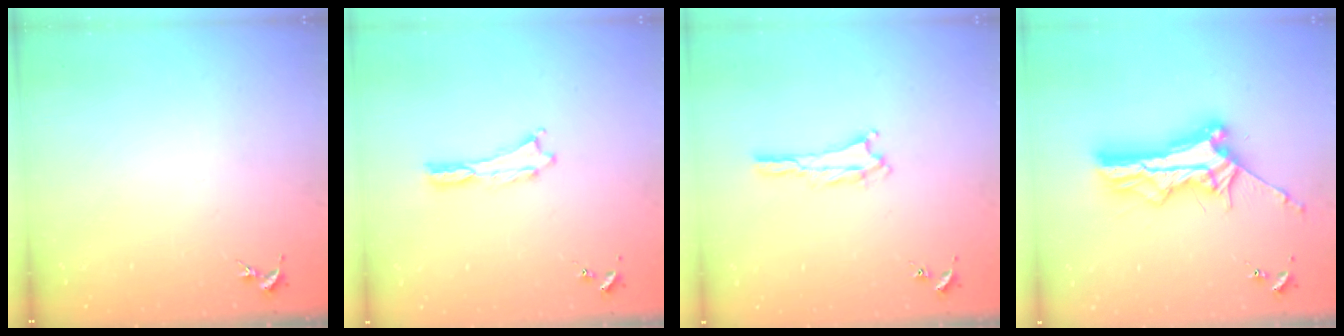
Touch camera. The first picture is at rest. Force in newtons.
{"total": 0.0}
{"total": 2.1, "press": 2.1, "slide": 0.3}
{"total": 10.4, "press": 10.4, "slide": 1.0}